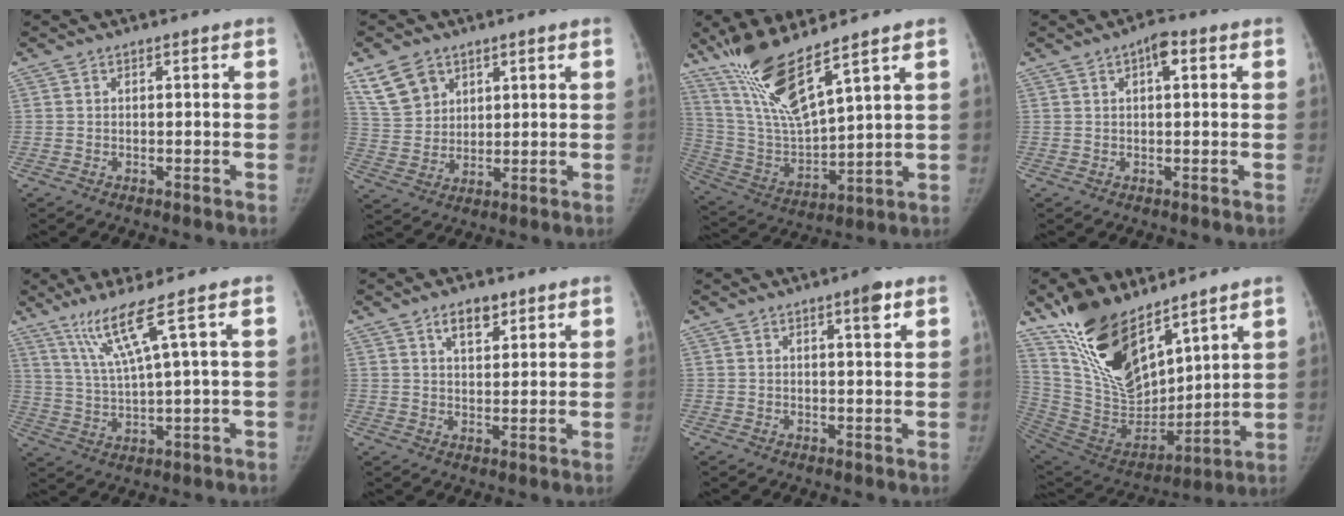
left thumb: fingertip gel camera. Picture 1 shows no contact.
{"total": 7.9, "force": [4.8, 5.7, 2.7], "torque": [-0.032, -0.018, 0.102]}
{"total": 14.9, "force": [10.6, 2.3, 10.1], "torque": [-0.198, -0.060, 0.225]}
{"total": 3.5, "force": [1.4, 1.7, 2.8], "torque": [-0.034, 0.005, 0.014]}
{"total": 8.0, "force": [4.7, -1.4, 6.3], "torque": [-0.136, -0.026, 0.111]}
{"total": 5.2, "force": [3.3, 2.5, 3.1], "torque": [-0.030, -0.020, 0.054]}
{"total": 3.2, "force": [1.8, 0.5, 2.6], "torque": [-0.033, -0.008, 0.025]}
{"total": 22.9, "force": [15.7, 10.4, 13.0], "torque": [-0.203, -0.074, 0.301]}